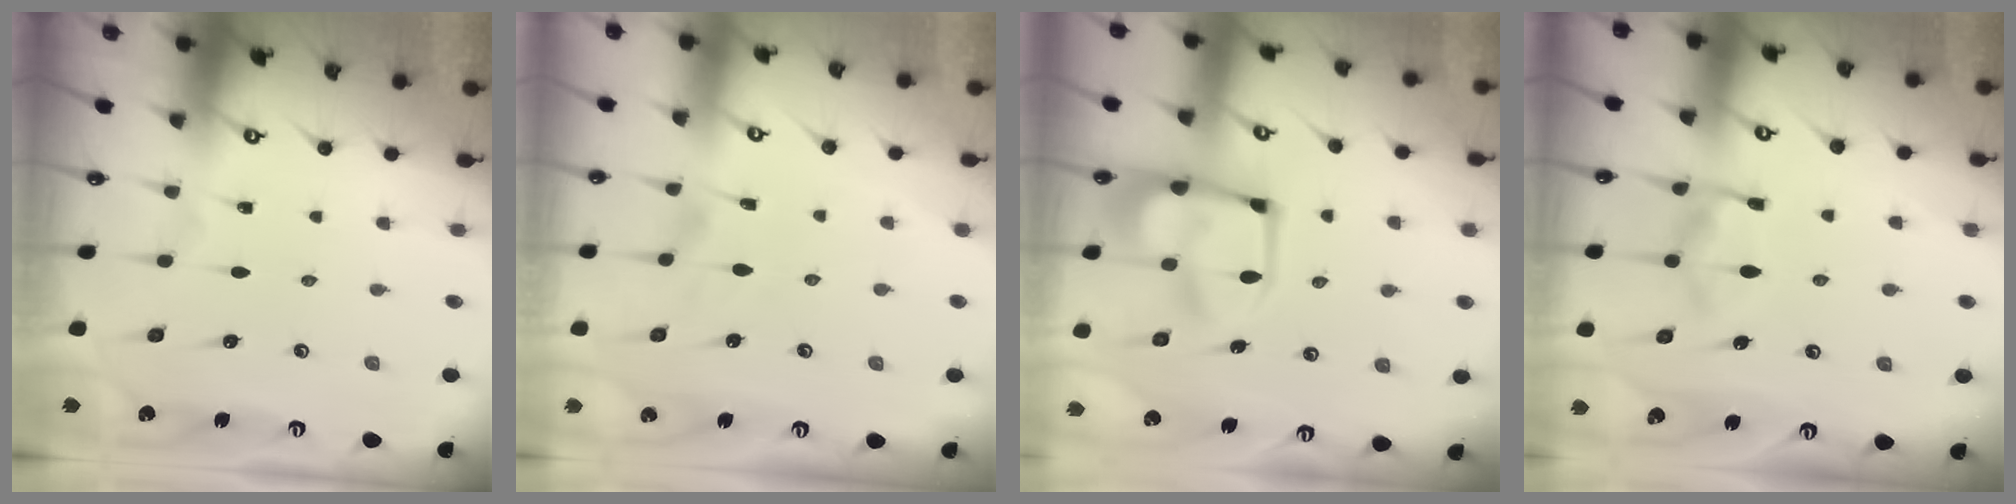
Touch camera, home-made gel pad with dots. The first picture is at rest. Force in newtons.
{"total": 2.2, "press": 1.8, "slide": 1.2}
{"total": 7.3, "press": 7.2, "slide": 1.1}
{"total": 10.4, "press": 10.3, "slide": 1.0}